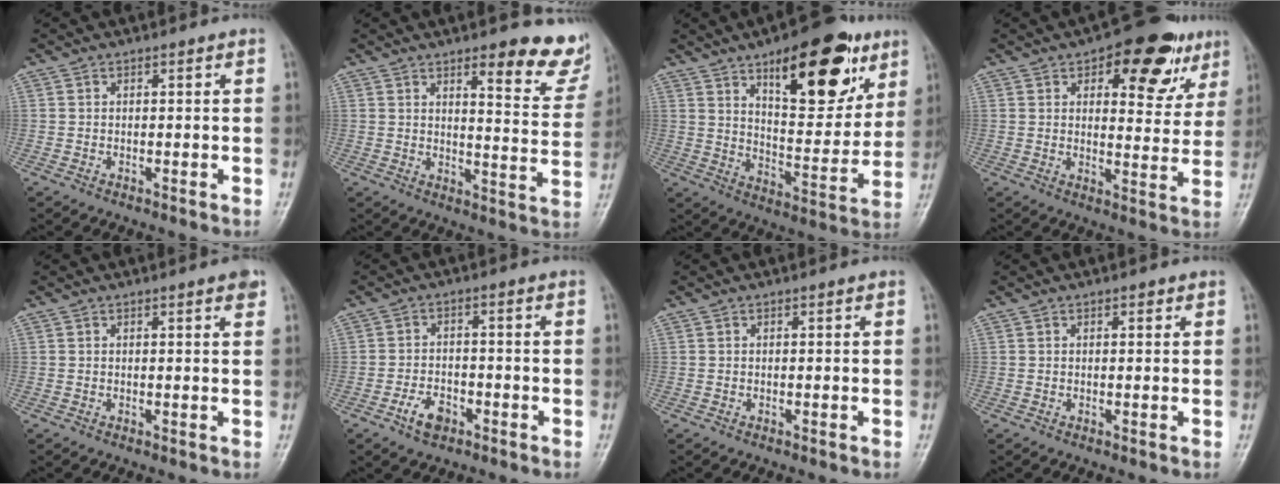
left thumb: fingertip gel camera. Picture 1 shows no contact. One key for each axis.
{"total": 12.2, "fx": 8.5, "fy": 3.4, "fz": 8.0, "tx": -0.061, "ty": -0.059, "tz": 0.102}
{"total": 21.9, "fx": 11.5, "fy": 9.2, "fz": 16.2, "tx": -0.183, "ty": -0.050, "tz": 0.175}
{"total": 14.4, "fx": 7.4, "fy": 7.0, "fz": 10.2, "tx": -0.075, "ty": -0.021, "tz": 0.095}
{"total": 1.8, "fx": 1.1, "fy": 0.2, "fz": 1.4, "tx": -0.018, "ty": -0.003, "tz": 0.011}
{"total": 4.8, "fx": -2.6, "fy": 2.9, "fz": 2.8, "tx": -0.041, "ty": 0.018, "tz": -0.047}
{"total": 0.0}
{"total": 0.9, "fx": 0.5, "fy": 0.5, "fz": 0.6, "tx": -0.004, "ty": -0.001, "tz": 0.006}